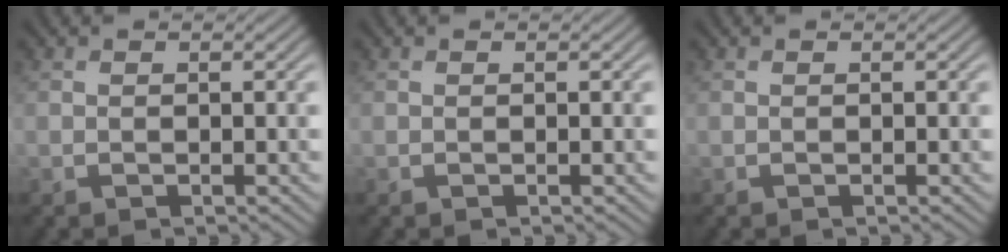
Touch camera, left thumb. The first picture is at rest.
{"total": 0.0}
{"total": 0.0}